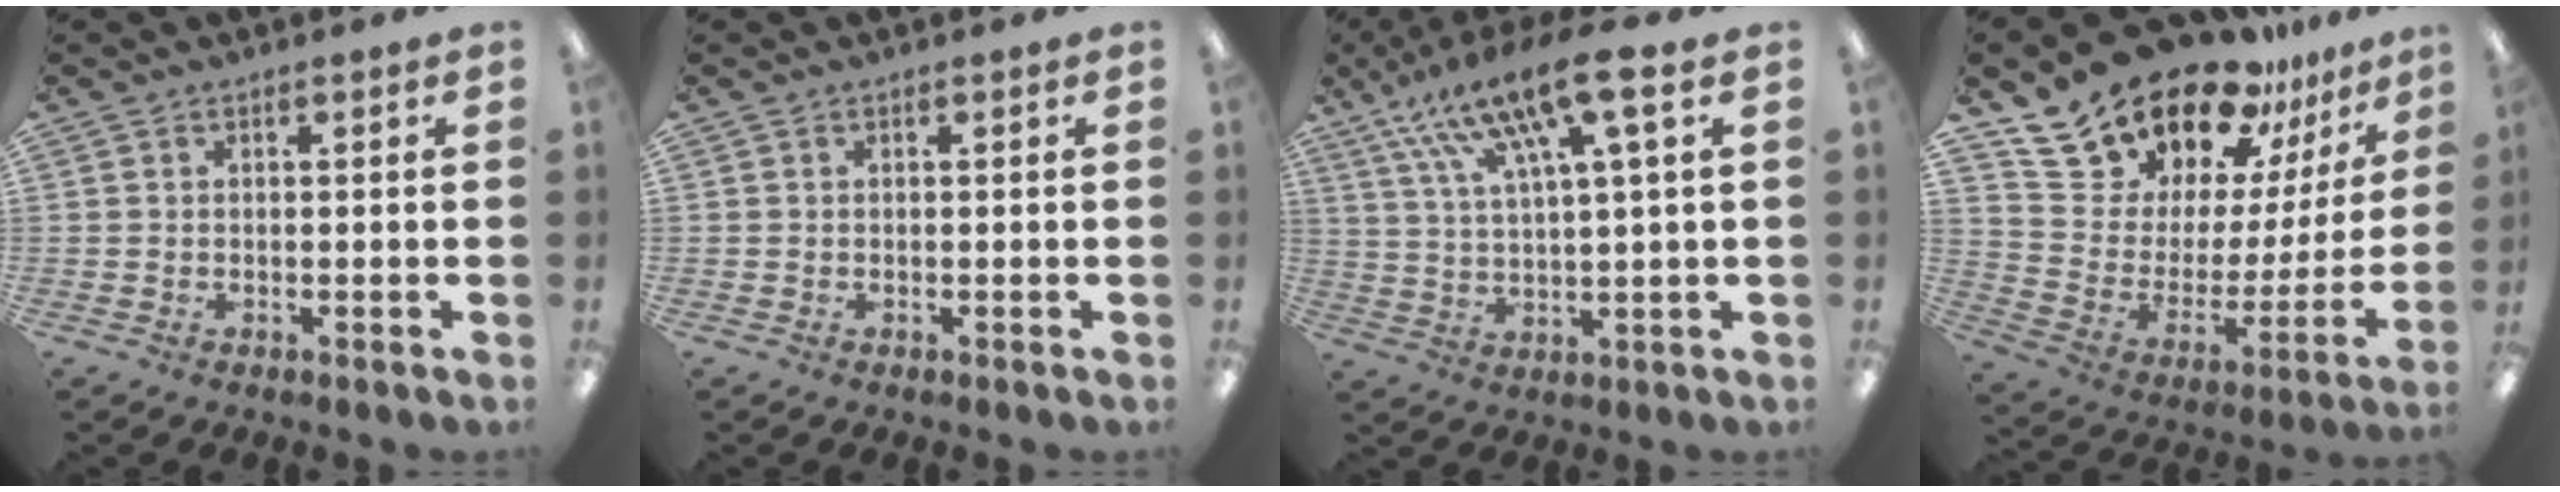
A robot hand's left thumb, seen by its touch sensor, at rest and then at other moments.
{"total": 0.0}
{"total": 14.8, "force": [9.7, 2.6, 10.9], "torque": [-0.213, -0.039, 0.163]}
{"total": 22.9, "force": [18.5, 11.1, 7.7], "torque": [-0.139, -0.133, 0.343]}